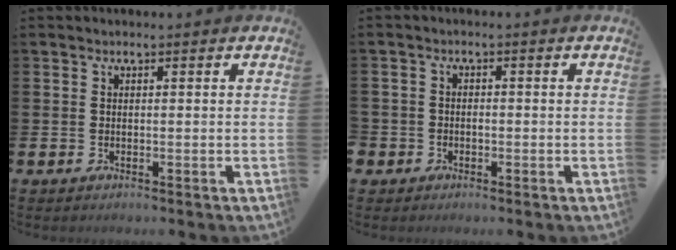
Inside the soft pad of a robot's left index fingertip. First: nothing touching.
{"total": 1.5, "force": [-0.8, 1.2, 0.1], "torque": [-0.003, 0.002, -0.020]}